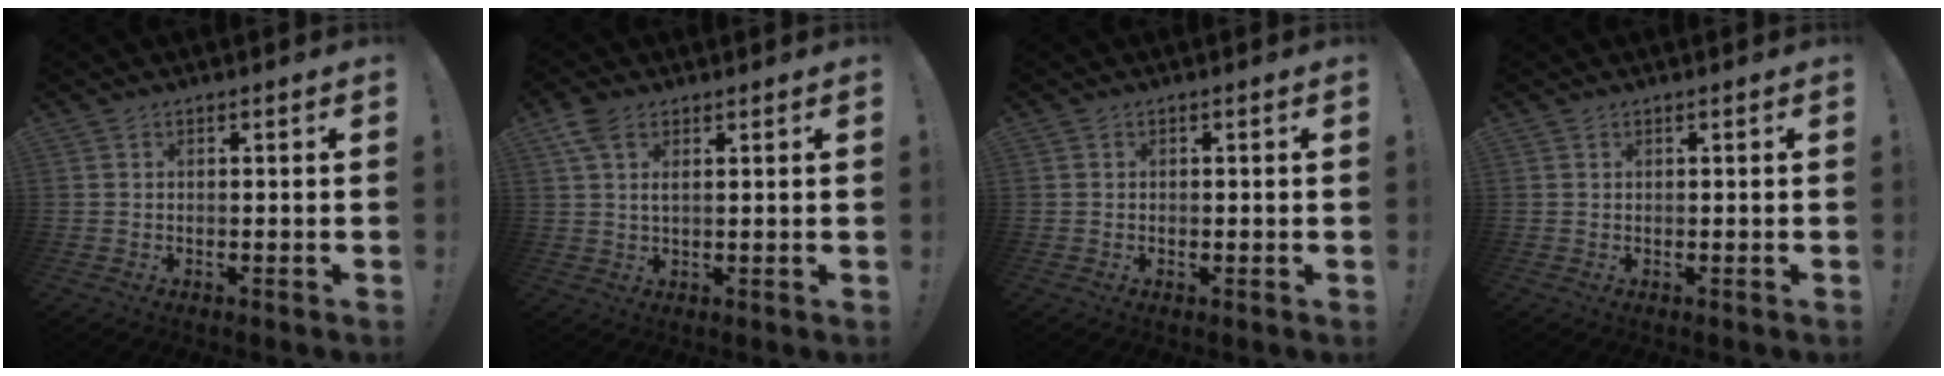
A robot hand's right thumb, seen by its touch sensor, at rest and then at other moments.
{"total": 4.5, "force": [2.5, 1.9, 3.2], "torque": [-0.064, -0.003, 0.048]}
{"total": 0.6, "force": [-0.3, 0.5, 0.2], "torque": [-0.002, 0.001, -0.005]}
{"total": 0.0}